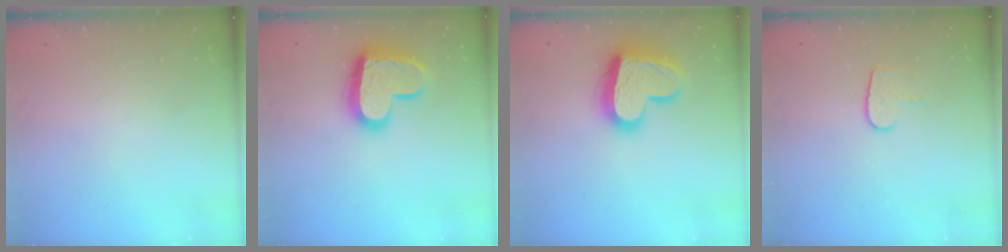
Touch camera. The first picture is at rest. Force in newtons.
{"total": 17.5, "press": 17.4, "slide": 1.3}
{"total": 18.7, "press": 18.6, "slide": 1.6}
{"total": 6.3, "press": 6.3, "slide": 0.4}